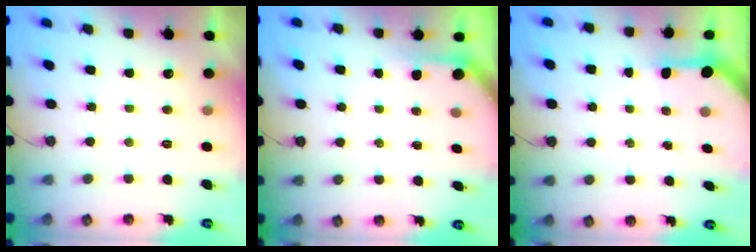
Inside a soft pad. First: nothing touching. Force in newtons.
{"total": 1.9, "press": 1.9, "slide": 0.2}
{"total": 3.1, "press": 3.1, "slide": 0.2}